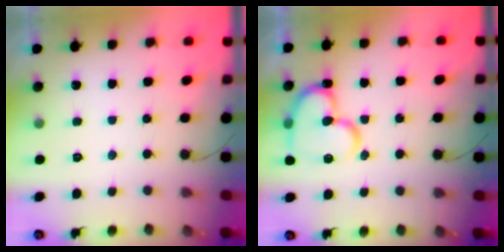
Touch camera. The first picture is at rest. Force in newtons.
{"total": 18.5, "press": 18.3, "slide": 2.5}